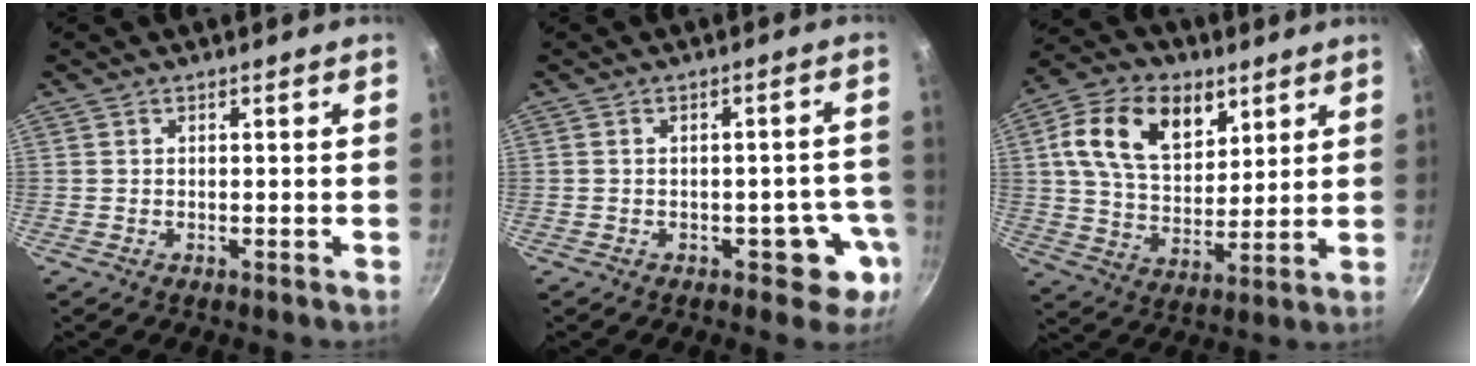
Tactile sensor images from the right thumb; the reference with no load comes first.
{"total": 6.5, "force": [-2.4, 4.0, 4.5], "torque": [-0.005, 0.025, -0.022]}
{"total": 16.7, "force": [6.8, 11.0, 10.6], "torque": [-0.162, -0.018, 0.112]}